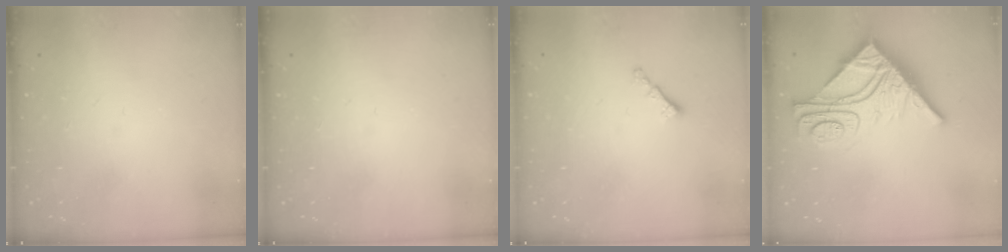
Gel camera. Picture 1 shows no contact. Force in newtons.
{"total": 0.0}
{"total": 0.8, "press": 0.7, "slide": 0.4}
{"total": 17.5, "press": 17.4, "slide": 1.6}